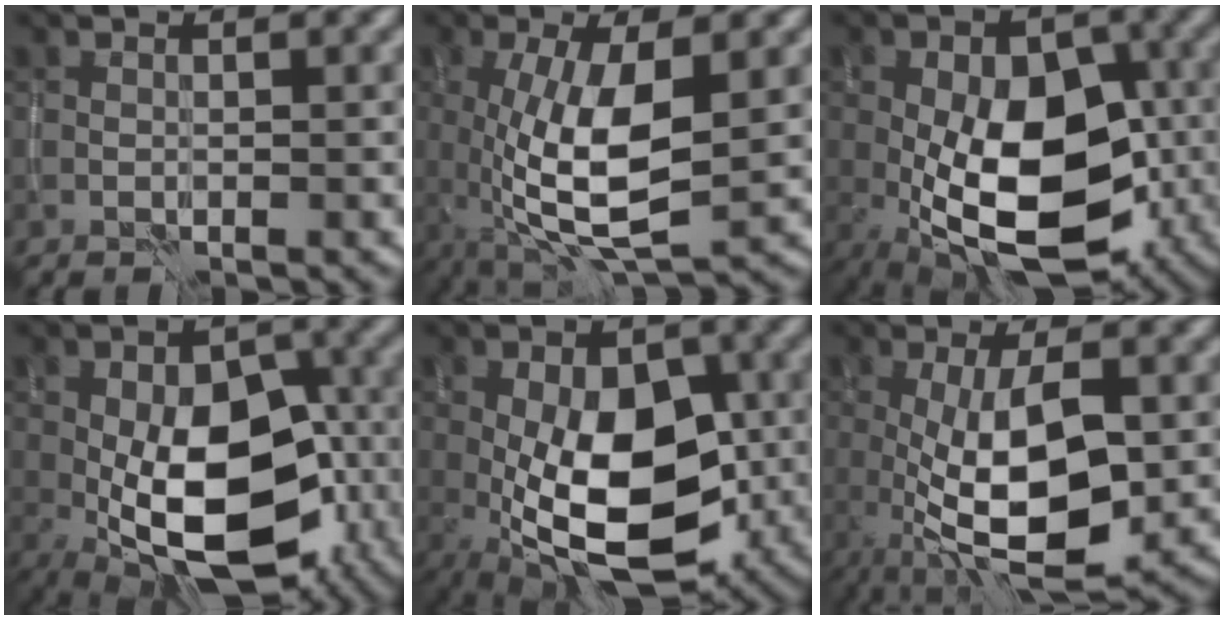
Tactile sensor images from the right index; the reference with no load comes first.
{"total": 8.6, "force": [-0.4, 3.0, 8.0], "torque": [-0.167, -0.014, -0.004]}
{"total": 13.0, "force": [-3.0, 7.3, 10.3], "torque": [-0.185, -0.013, -0.050]}
{"total": 14.2, "force": [-3.5, 8.3, 11.0], "torque": [-0.177, -0.022, -0.043]}
{"total": 11.7, "force": [-2.4, 6.5, 9.4], "torque": [-0.174, -0.015, -0.039]}
{"total": 10.1, "force": [-1.4, 3.8, 9.2], "torque": [-0.175, -0.011, -0.021]}